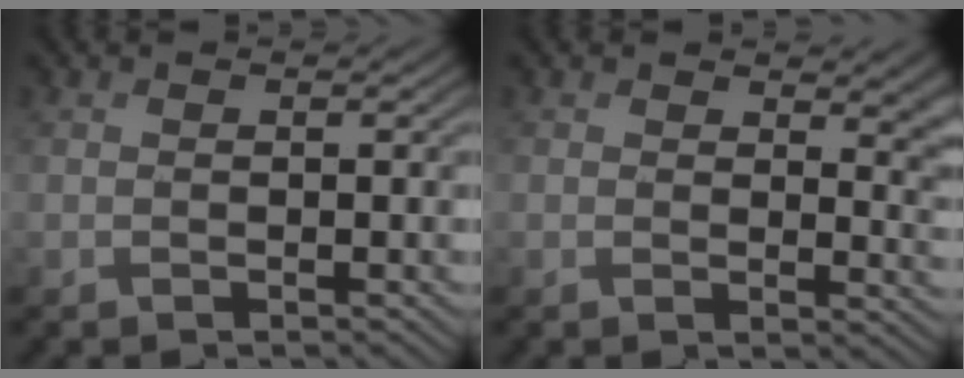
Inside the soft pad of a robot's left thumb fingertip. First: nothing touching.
{"total": 4.5, "force": [2.5, 2.3, 3.0], "torque": [-0.038, -0.011, 0.041]}